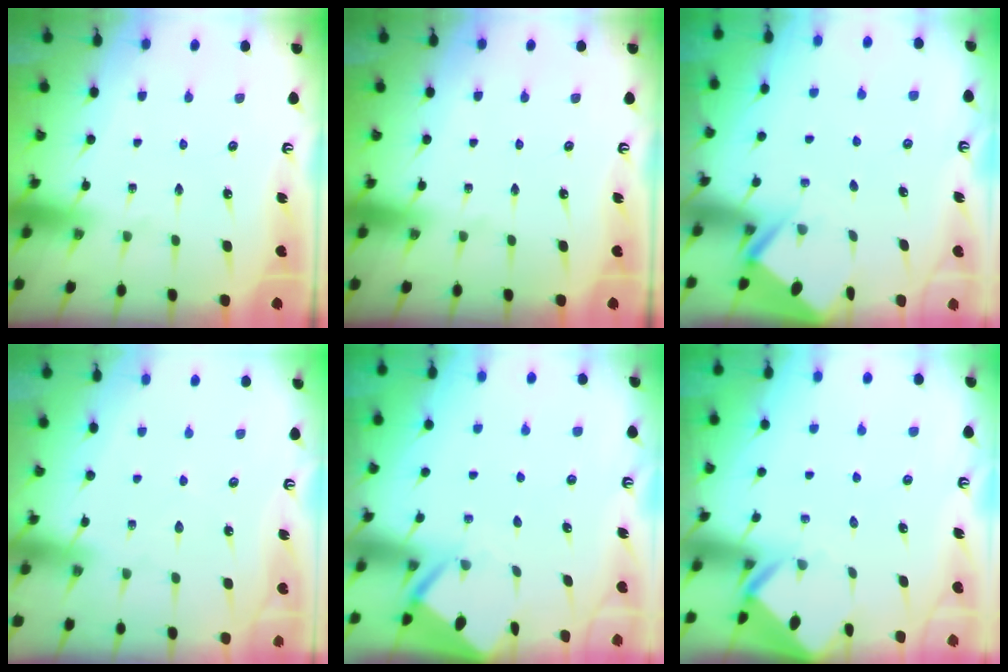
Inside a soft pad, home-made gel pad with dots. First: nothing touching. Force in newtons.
{"total": 0.0}
{"total": 2.9, "press": 2.9, "slide": 0.4}
{"total": 2.3, "press": 2.3, "slide": 0.3}
{"total": 3.7, "press": 3.7, "slide": 0.3}
{"total": 2.5, "press": 2.4, "slide": 0.3}